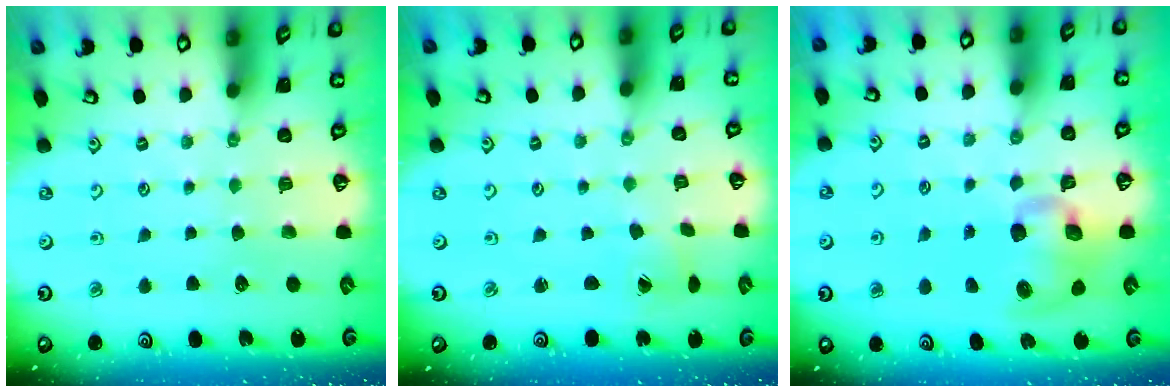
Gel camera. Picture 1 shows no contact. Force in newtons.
{"total": 1.3, "press": 1.3, "slide": 0.0}
{"total": 10.5, "press": 10.4, "slide": 1.8}